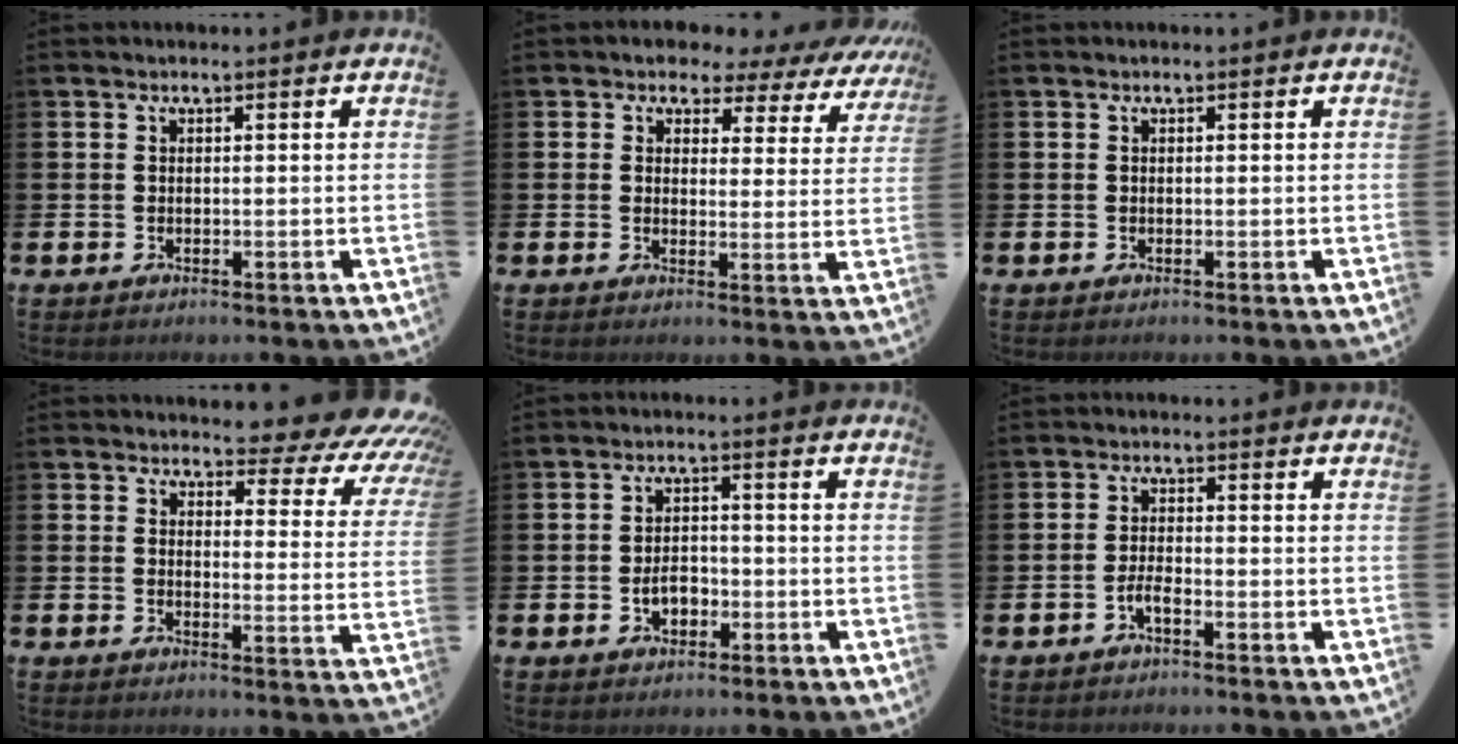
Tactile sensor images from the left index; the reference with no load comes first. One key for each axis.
{"total": 2.8, "fx": 1.9, "fy": 2.0, "fz": 0.2, "tx": -0.021, "ty": -0.024, "tz": 0.024}
{"total": 0.0}
{"total": 4.9, "fx": 4.3, "fy": 1.8, "fz": 1.6, "tx": -0.026, "ty": -0.047, "tz": 0.065}
{"total": 3.2, "fx": -1.1, "fy": 2.2, "fz": 2.1, "tx": -0.031, "ty": 0.000, "tz": -0.024}
{"total": 1.8, "fx": -1.1, "fy": 0.4, "fz": 1.4, "tx": -0.033, "ty": 0.004, "tz": -0.019}